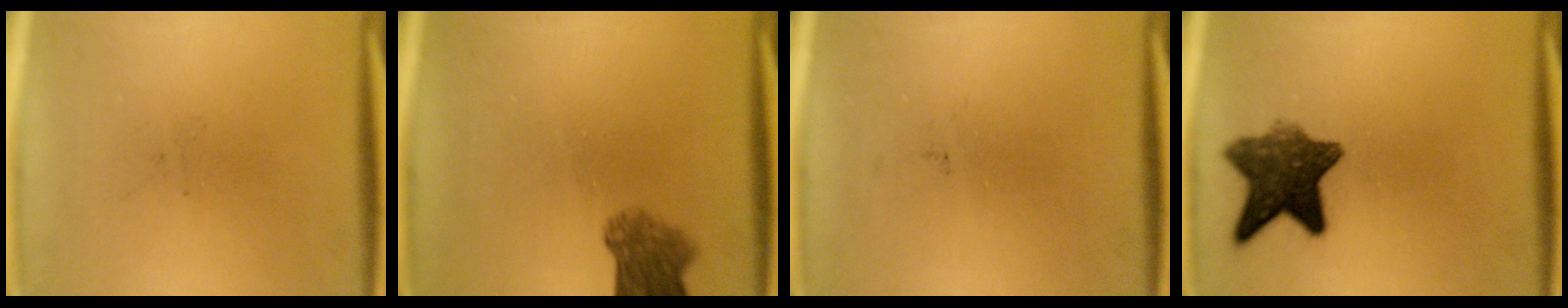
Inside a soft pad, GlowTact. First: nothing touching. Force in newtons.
{"total": 5.4}
{"total": 0.0}
{"total": 9.2}